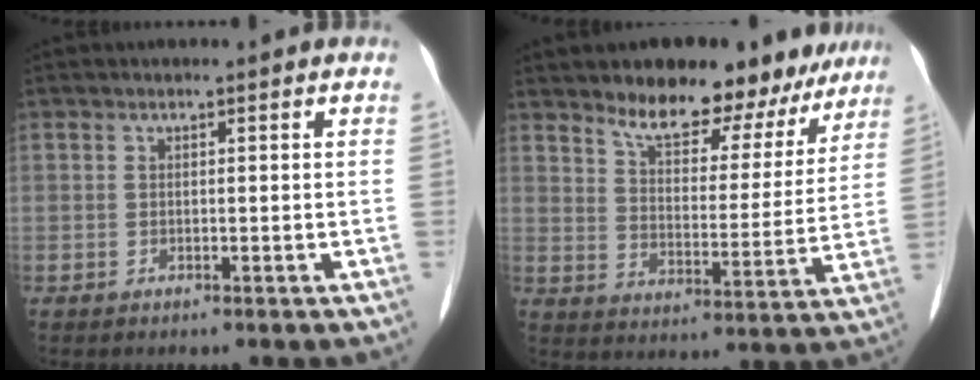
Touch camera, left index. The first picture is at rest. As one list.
[{"total": 15.3, "force": [12.8, 5.7, 6.3], "torque": [-0.069, 0.000, 0.169]}]